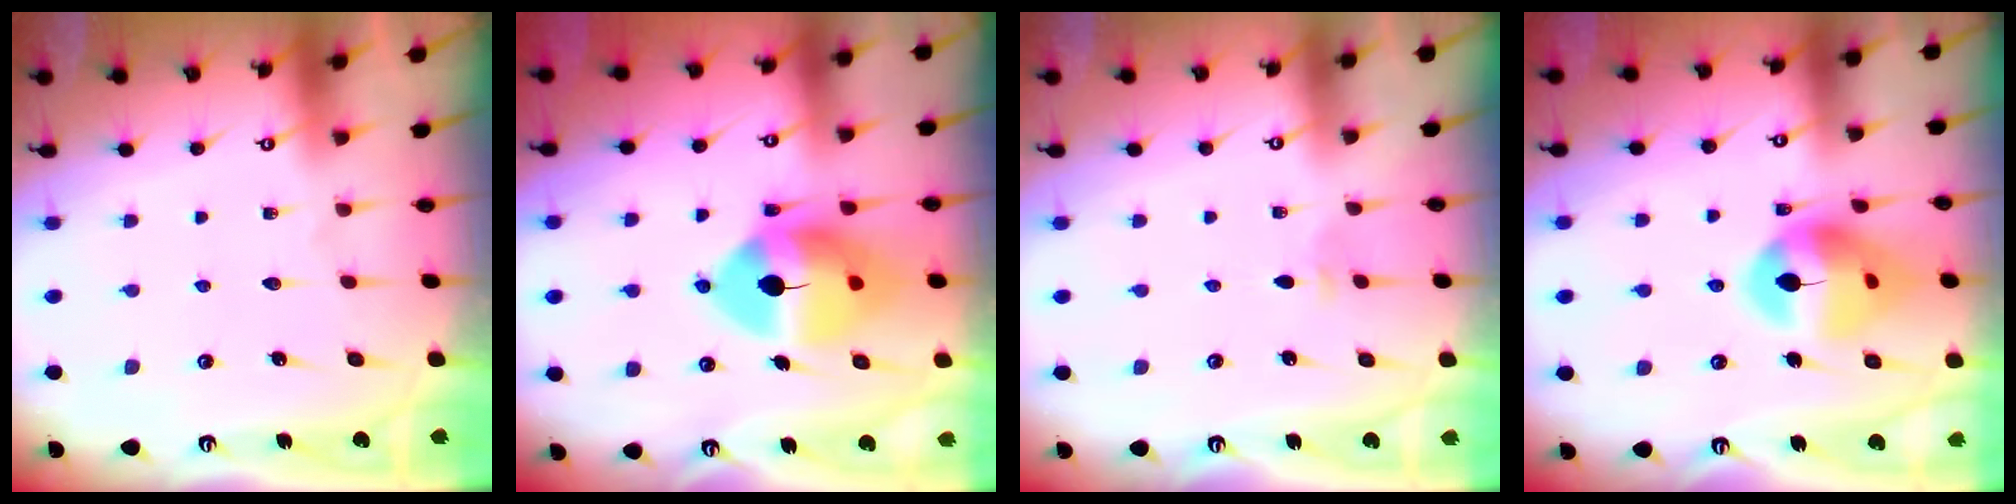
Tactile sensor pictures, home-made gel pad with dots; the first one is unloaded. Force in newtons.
{"total": 14.5, "press": 14.4, "slide": 2.1}
{"total": 2.8, "press": 2.7, "slide": 0.7}
{"total": 15.1, "press": 14.9, "slide": 1.9}